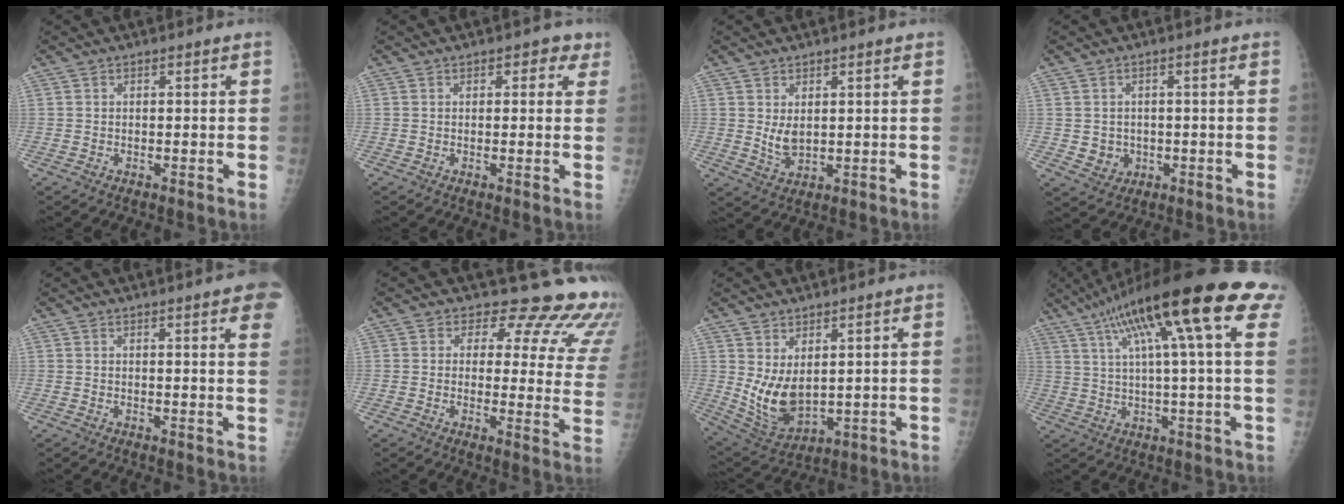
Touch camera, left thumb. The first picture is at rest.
{"total": 2.9, "force": [1.5, 2.0, 1.4], "torque": [0.013, -0.002, 0.010]}
{"total": 4.0, "force": [1.2, 2.4, 3.0], "torque": [-0.049, -0.017, 0.030]}
{"total": 3.8, "force": [-0.4, 3.5, 1.4], "torque": [-0.009, 0.000, 0.005]}
{"total": 11.1, "force": [6.9, 2.2, 8.4], "torque": [-0.081, -0.020, 0.067]}
{"total": 17.8, "force": [14.4, 7.7, 7.2], "torque": [-0.042, -0.100, 0.137]}
{"total": 9.8, "force": [2.4, 5.5, 7.8], "torque": [-0.130, -0.032, 0.066]}
{"total": 23.1, "force": [11.4, 3.4, 19.8], "torque": [-0.313, 0.026, 0.161]}